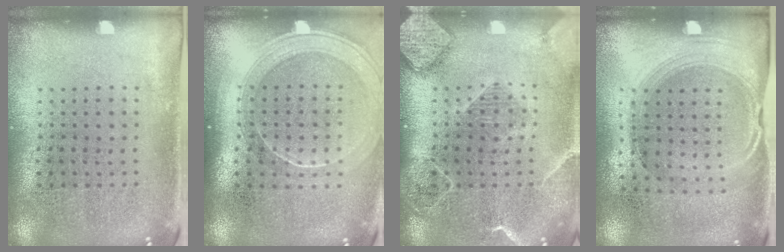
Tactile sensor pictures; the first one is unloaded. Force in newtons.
{"total": 1.9, "press": 1.7, "slide": 0.9}
{"total": 2.1, "press": 1.9, "slide": 0.9}
{"total": 1.5, "press": 1.2, "slide": 0.8}